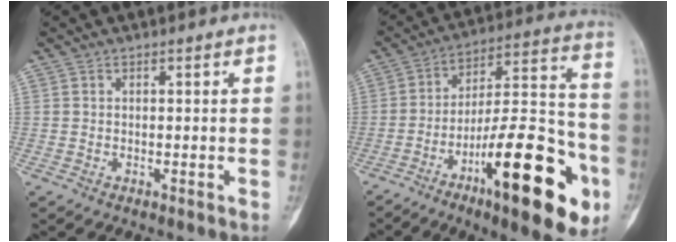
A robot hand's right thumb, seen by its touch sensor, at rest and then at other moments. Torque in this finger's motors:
{"motor_torque": [0.80, 0.77, 1.81, -0.97, 0.12]}